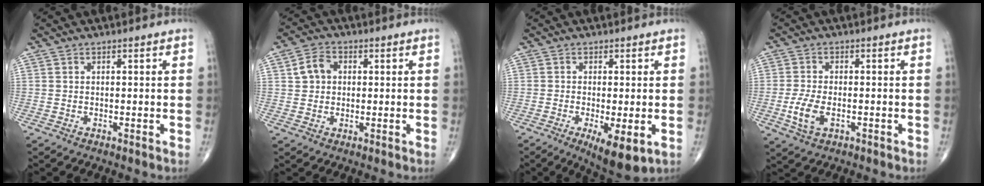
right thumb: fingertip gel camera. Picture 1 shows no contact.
{"total": 4.8, "force": [0.9, 3.8, 2.7], "torque": [-0.037, 0.007, 0.012]}
{"total": 8.1, "force": [-2.5, 2.5, 7.2], "torque": [-0.114, -0.020, -0.035]}
{"total": 5.6, "force": [-1.6, 3.0, 4.5], "torque": [-0.101, -0.001, -0.028]}